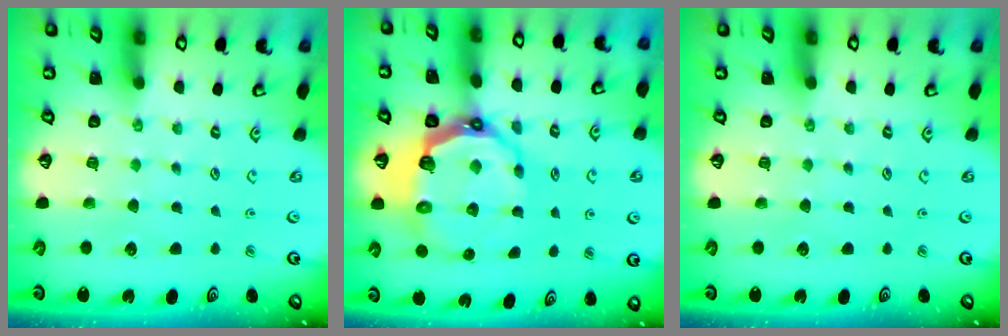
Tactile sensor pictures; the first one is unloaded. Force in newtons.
{"total": 11.4, "press": 10.1, "slide": 5.4}
{"total": 0.0}